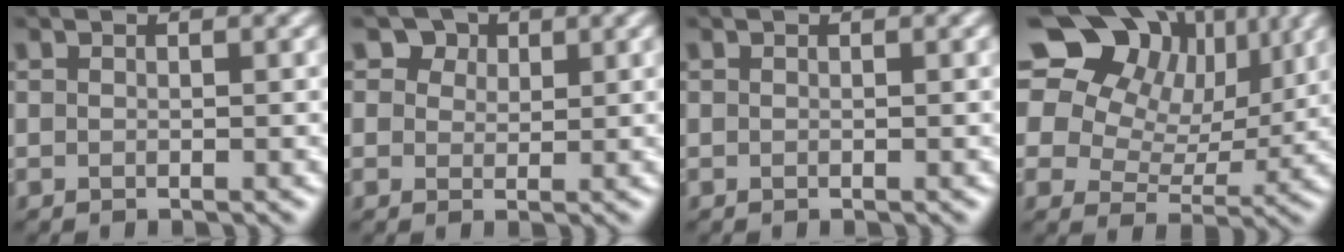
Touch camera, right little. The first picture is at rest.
{"total": 3.8, "force": [2.8, 2.4, 1.1], "torque": [-0.034, 0.013, 0.046]}
{"total": 0.0}
{"total": 13.9, "force": [8.4, 8.1, 7.4], "torque": [-0.150, 0.055, 0.129]}